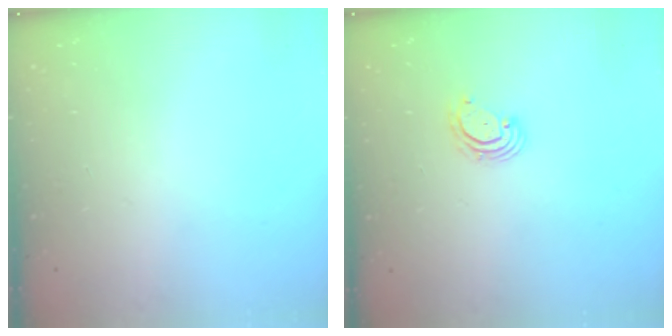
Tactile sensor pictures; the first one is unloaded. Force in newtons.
{"total": 2.9, "press": 2.9, "slide": 0.1}